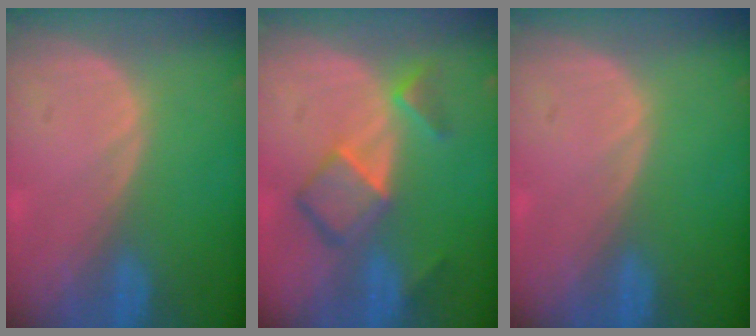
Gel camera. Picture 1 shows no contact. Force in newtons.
{"total": 7.1, "press": 6.0, "slide": 3.6}
{"total": 0.0}